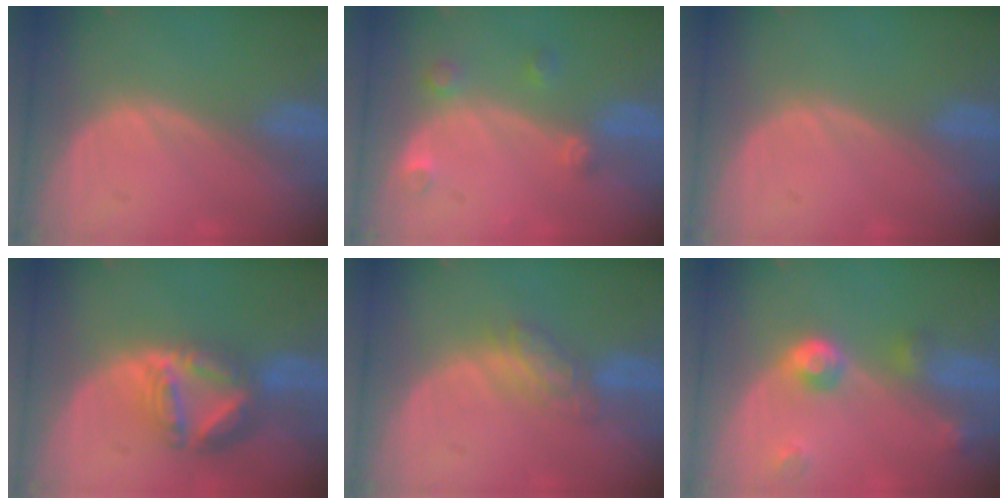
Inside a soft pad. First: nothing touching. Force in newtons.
{"total": 2.7, "press": 2.7, "slide": 0.3}
{"total": 0.0}
{"total": 8.0, "press": 6.9, "slide": 4.0}
{"total": 4.6, "press": 4.4, "slide": 1.4}
{"total": 4.8, "press": 4.4, "slide": 2.0}